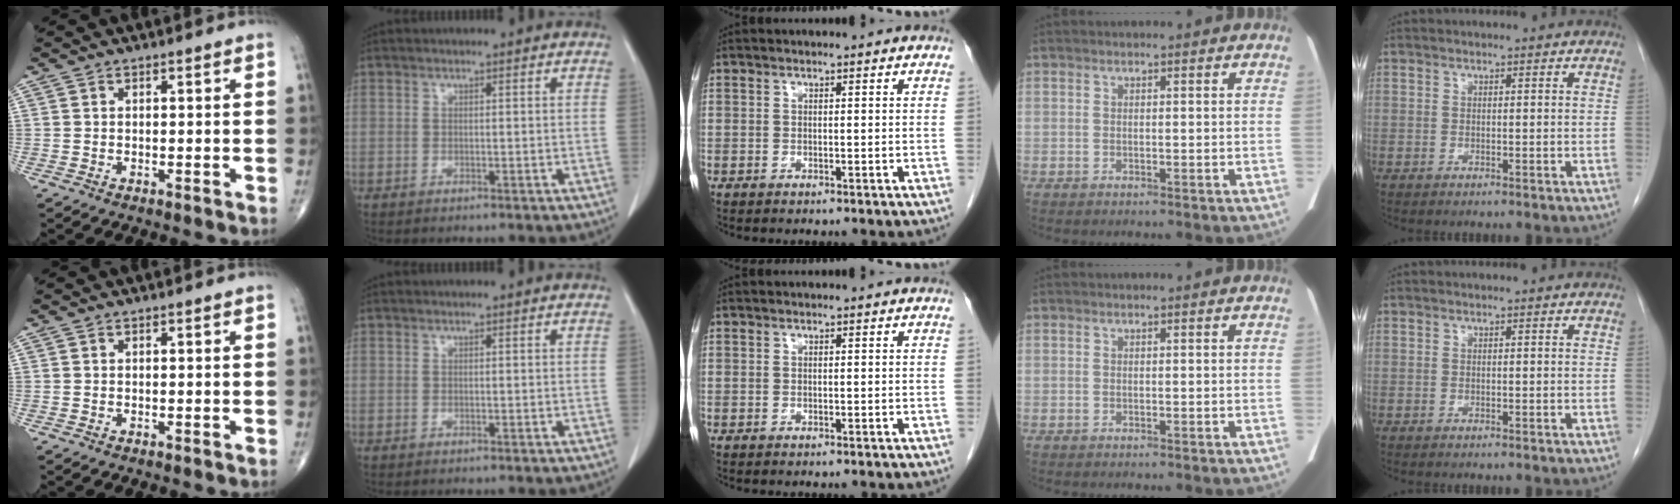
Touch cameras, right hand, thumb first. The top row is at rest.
{}